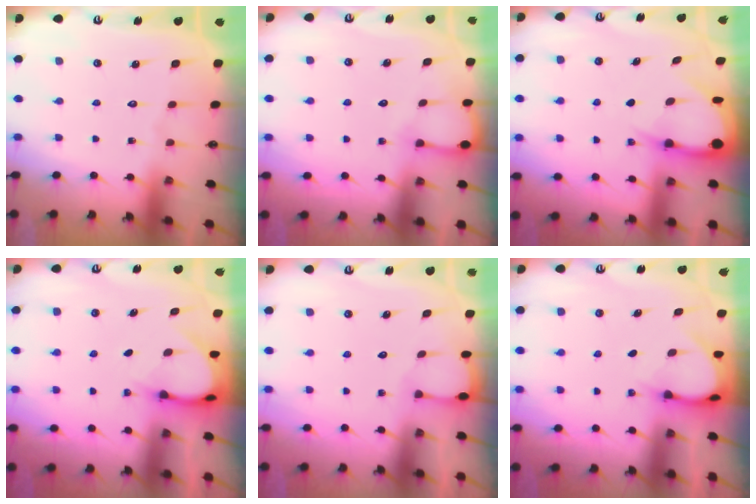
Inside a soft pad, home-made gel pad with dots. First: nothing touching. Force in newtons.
{"total": 4.2, "press": 4.2, "slide": 0.3}
{"total": 5.0, "press": 4.9, "slide": 0.6}
{"total": 3.9, "press": 3.9, "slide": 0.4}
{"total": 1.0, "press": 0.9, "slide": 0.1}
{"total": 3.8, "press": 3.8, "slide": 0.3}